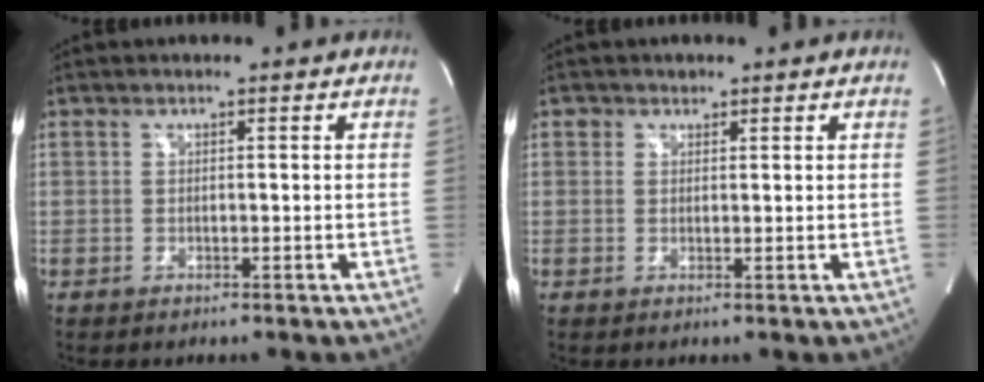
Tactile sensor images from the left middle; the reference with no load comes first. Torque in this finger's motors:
{"motor_torque": [-0.05, 0.05, -0.09, -0.01]}